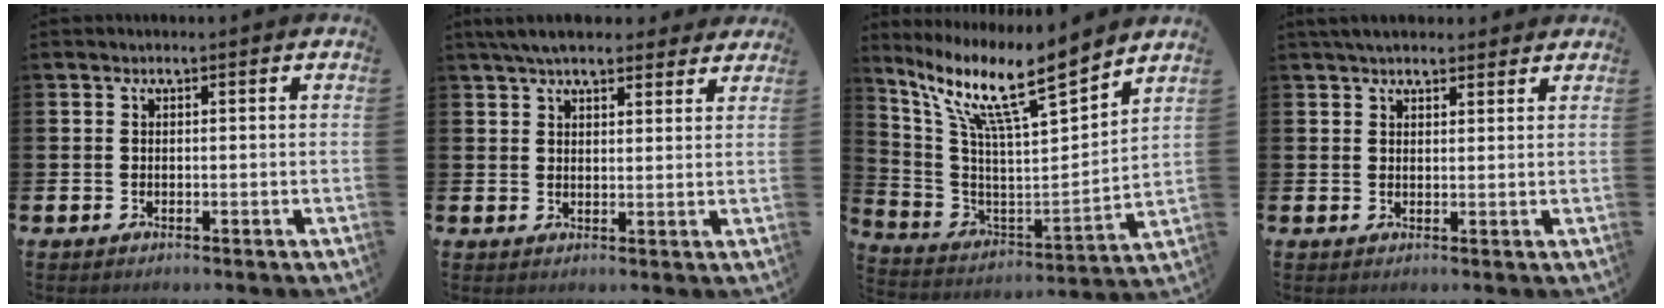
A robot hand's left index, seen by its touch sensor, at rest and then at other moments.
{"total": 5.7, "force": [5.1, 1.7, 1.9], "torque": [-0.039, -0.014, 0.093]}
{"total": 12.0, "force": [9.3, 1.6, 7.4], "torque": [-0.169, -0.066, 0.150]}
{"total": 3.5, "force": [3.2, 1.2, 0.8], "torque": [-0.009, -0.010, 0.058]}